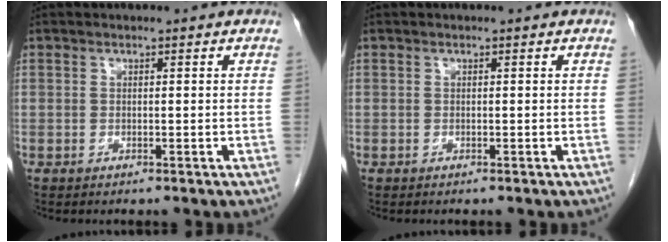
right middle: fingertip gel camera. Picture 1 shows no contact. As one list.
[{"total": 0.0}]